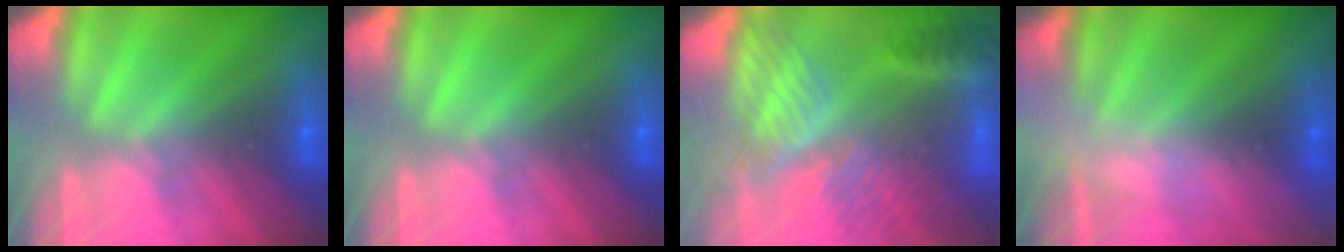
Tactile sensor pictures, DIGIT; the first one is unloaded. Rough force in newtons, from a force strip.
{"total": 0.0}
{"total": 9.7}
{"total": 2.6}